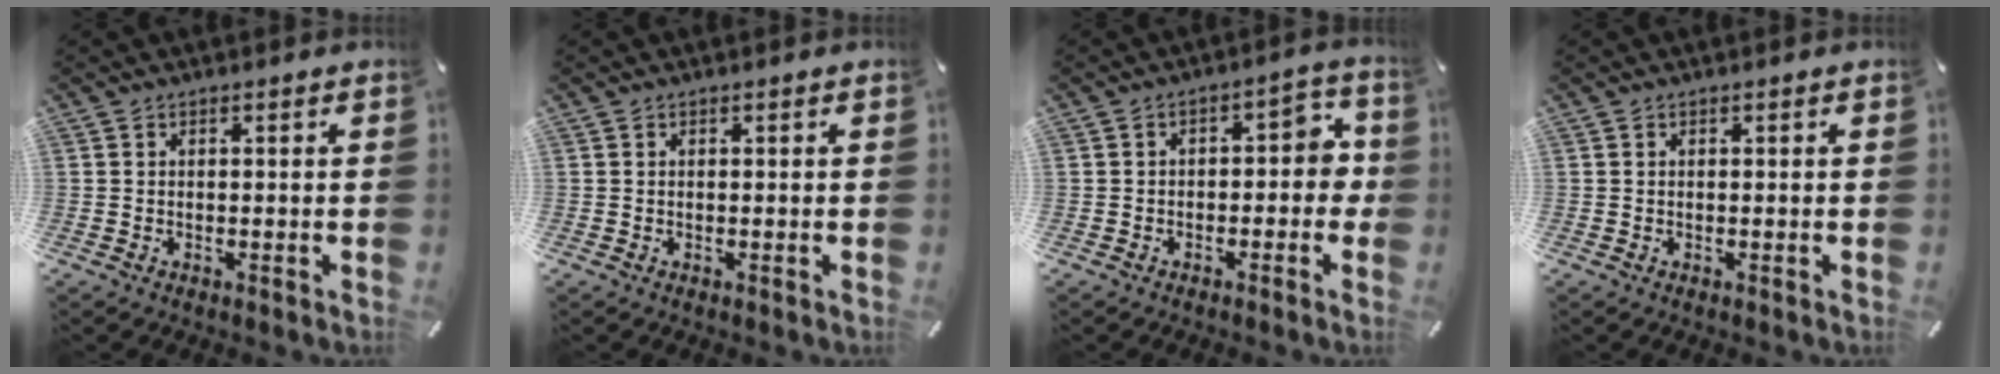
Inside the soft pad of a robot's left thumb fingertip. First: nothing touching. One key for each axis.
{"total": 0.0}
{"total": 5.5, "fx": -1.6, "fy": 3.3, "fz": 4.1, "tx": -0.056, "ty": 0.016, "tz": -0.035}
{"total": 0.0}